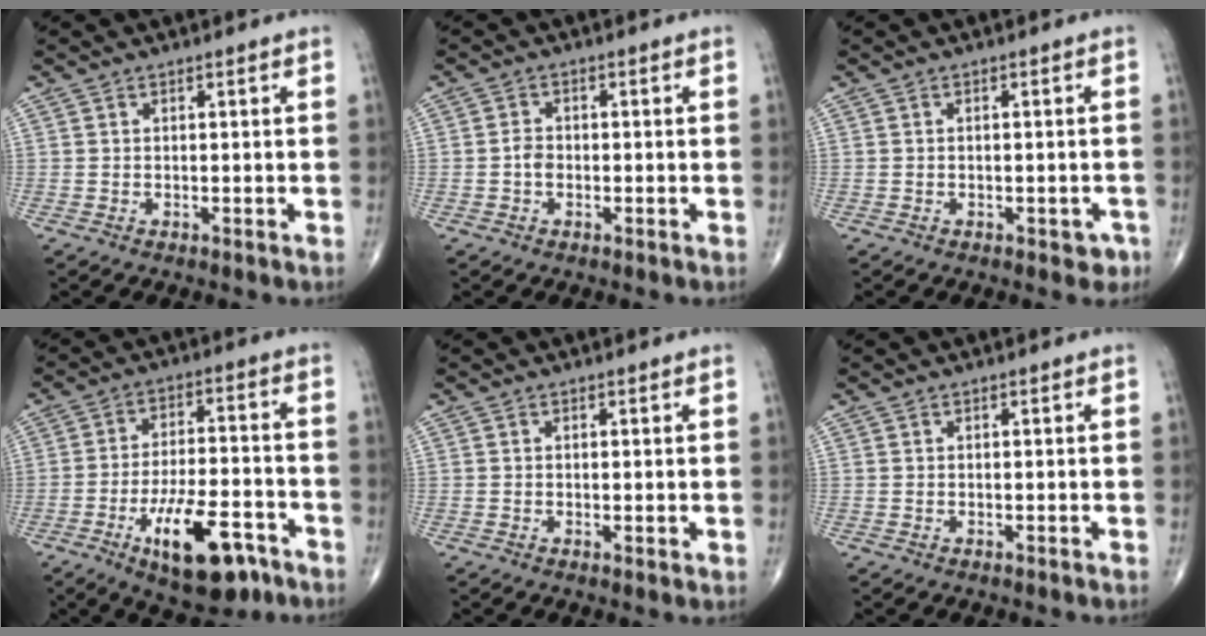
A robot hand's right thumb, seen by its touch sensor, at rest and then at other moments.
{"total": 2.2, "force": [-0.6, 1.6, 1.4], "torque": [-0.020, 0.008, -0.014]}
{"total": 2.5, "force": [-1.3, 1.4, 1.5], "torque": [-0.003, 0.008, -0.015]}
{"total": 15.5, "force": [-7.8, 6.1, 11.9], "torque": [-0.177, 0.036, -0.119]}
{"total": 0.8, "force": [0.0, 0.2, 0.8], "torque": [-0.015, -0.006, -0.001]}
{"total": 0.0}